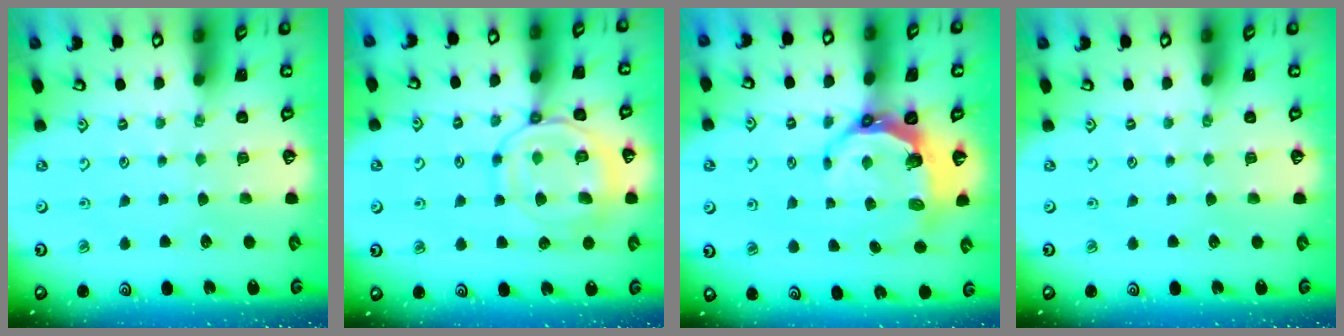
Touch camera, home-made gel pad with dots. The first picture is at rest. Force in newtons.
{"total": 12.7, "press": 12.7, "slide": 1.0}
{"total": 7.0, "press": 5.6, "slide": 4.2}
{"total": 0.0}